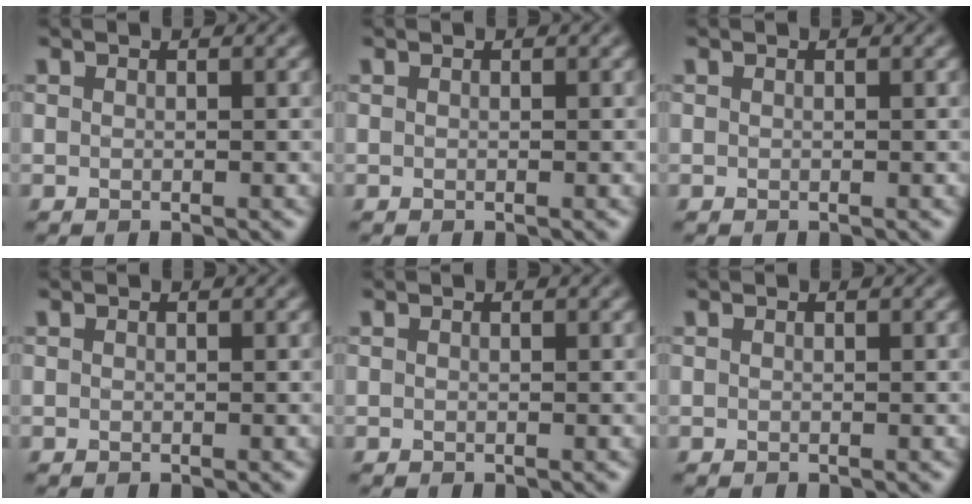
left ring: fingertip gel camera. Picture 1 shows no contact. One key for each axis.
{"total": 0.0}
{"total": 0.0}
{"total": 0.0}
{"total": 0.0}
{"total": 0.0}